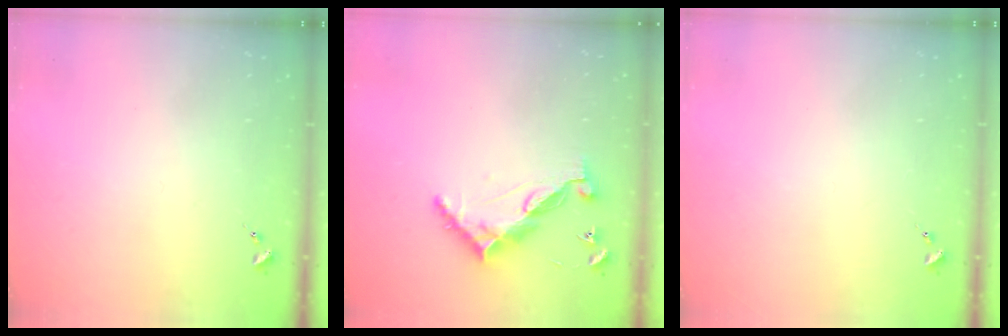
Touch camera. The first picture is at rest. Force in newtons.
{"total": 9.0, "press": 9.0, "slide": 0.8}
{"total": 0.0}